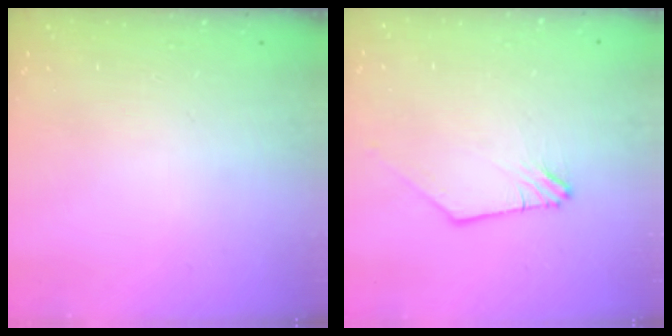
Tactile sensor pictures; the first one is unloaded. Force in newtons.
{"total": 0.0}